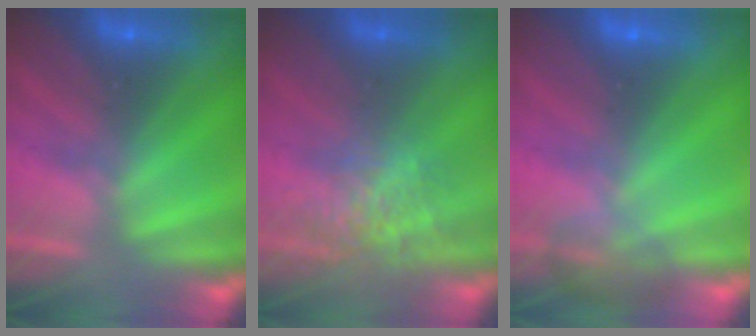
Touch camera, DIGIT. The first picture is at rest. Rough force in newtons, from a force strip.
{"total": 3.6}
{"total": 3.8}